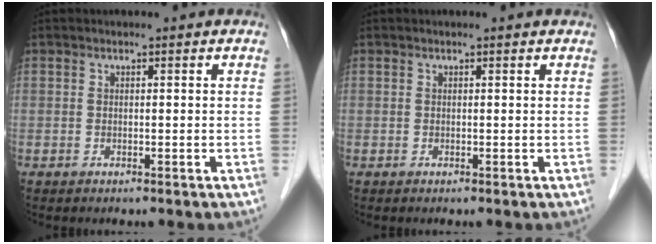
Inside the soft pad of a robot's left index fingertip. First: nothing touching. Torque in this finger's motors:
{"motor_torque": [0.07, -0.02, -0.06, -0.01]}